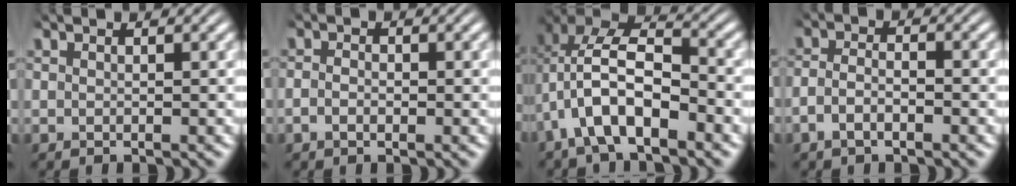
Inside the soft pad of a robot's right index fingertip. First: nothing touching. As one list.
[{"total": 1.1, "force": [-0.6, 0.6, 0.7], "torque": [-0.018, -0.002, -0.014]}, {"total": 8.5, "force": [0.0, 6.1, 5.9], "torque": [-0.123, -0.014, -0.008]}, {"total": 2.8, "force": [-1.5, 1.6, 1.8], "torque": [-0.045, -0.002, -0.026]}]